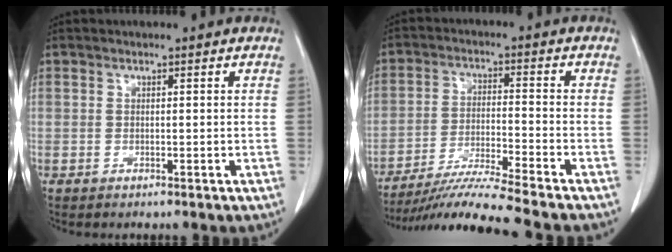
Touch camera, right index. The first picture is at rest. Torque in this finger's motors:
{"motor_torque": [1.05, -1.09, 0.29, 0.14]}